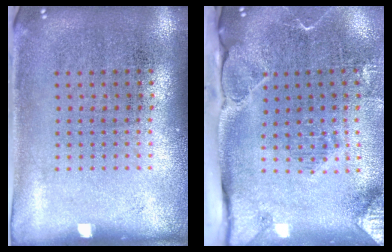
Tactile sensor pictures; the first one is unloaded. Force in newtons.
{"total": 2.7, "press": 2.2, "slide": 1.6}